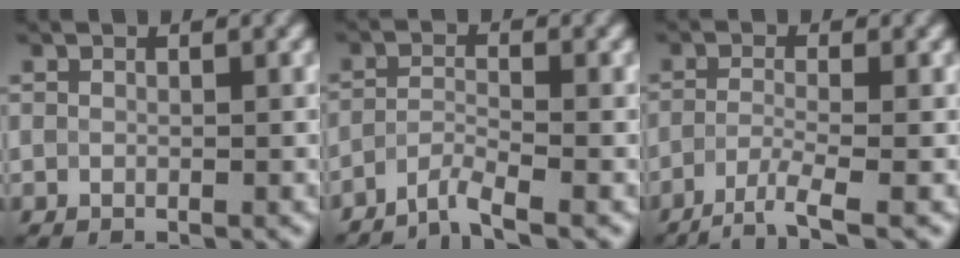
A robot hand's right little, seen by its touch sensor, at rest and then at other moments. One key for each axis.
{"total": 2.6, "fx": -2.6, "fy": -0.2, "fz": 0.4, "tx": -0.009, "ty": -0.004, "tz": -0.058}
{"total": 3.1, "fx": -2.7, "fy": 0.1, "fz": 1.6, "tx": -0.029, "ty": -0.005, "tz": -0.059}